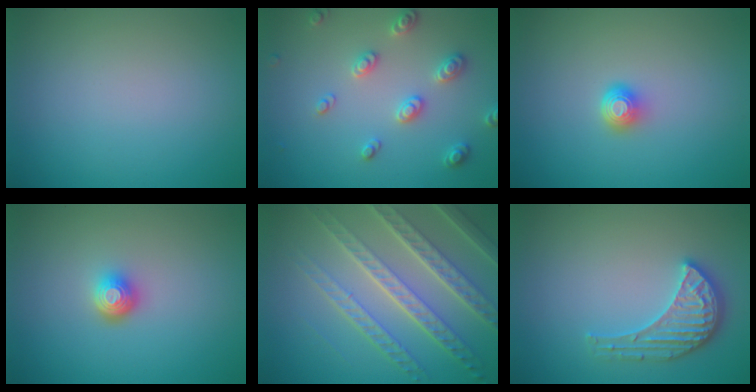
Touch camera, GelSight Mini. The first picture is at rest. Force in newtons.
{"total": 2.7, "press": 2.7, "slide": 0.4}
{"total": 1.6, "press": 1.3, "slide": 1.1}
{"total": 1.9, "press": 1.4, "slide": 1.2}
{"total": 7.8, "press": 5.4, "slide": 5.6}
{"total": 3.4, "press": 3.4, "slide": 0.6}